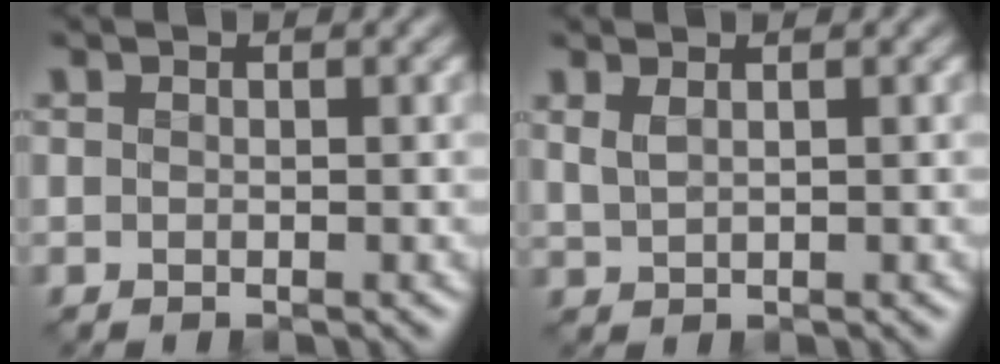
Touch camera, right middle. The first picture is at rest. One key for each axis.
{"total": 1.3, "fx": 0.8, "fy": 0.5, "fz": 0.9, "tx": -0.021, "ty": -0.001, "tz": 0.022}